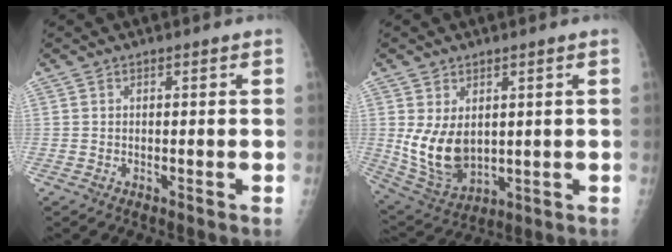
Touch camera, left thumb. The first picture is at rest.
{"total": 10.3, "force": [1.3, 6.7, 7.7], "torque": [-0.126, -0.020, 0.049]}